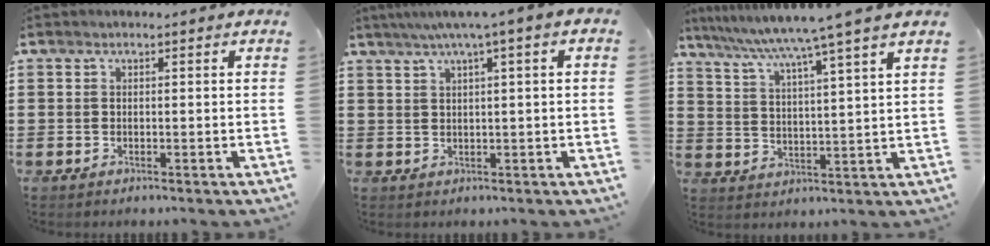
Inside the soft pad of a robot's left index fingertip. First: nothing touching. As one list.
[{"total": 3.4, "force": [1.2, -0.2, 3.2], "torque": [-0.061, -0.002, 0.017]}, {"total": 6.2, "force": [5.1, -1.6, 3.1], "torque": [-0.081, -0.039, 0.079]}]